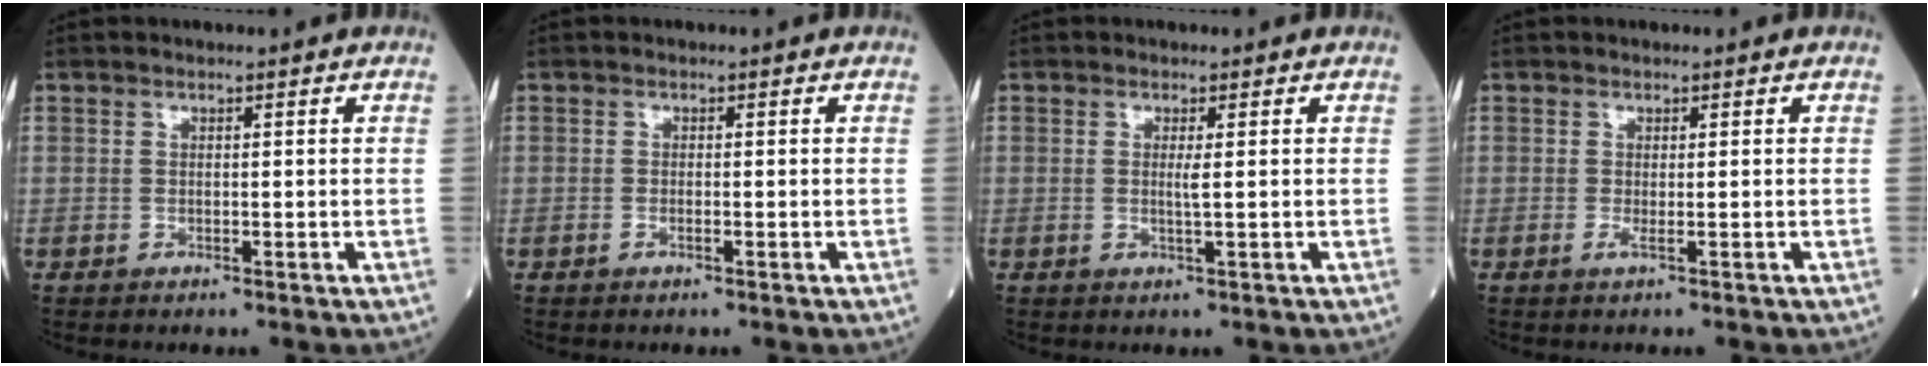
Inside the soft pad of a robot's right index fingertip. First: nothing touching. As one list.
[{"total": 1.2, "force": [-0.5, 0.5, 0.9], "torque": [-0.024, 0.000, -0.007]}, {"total": 1.9, "force": [0.0, 0.3, 1.9], "torque": [-0.043, -0.003, 0.003]}, {"total": 1.1, "force": [-0.4, 0.3, 1.0], "torque": [-0.024, -0.003, -0.006]}]